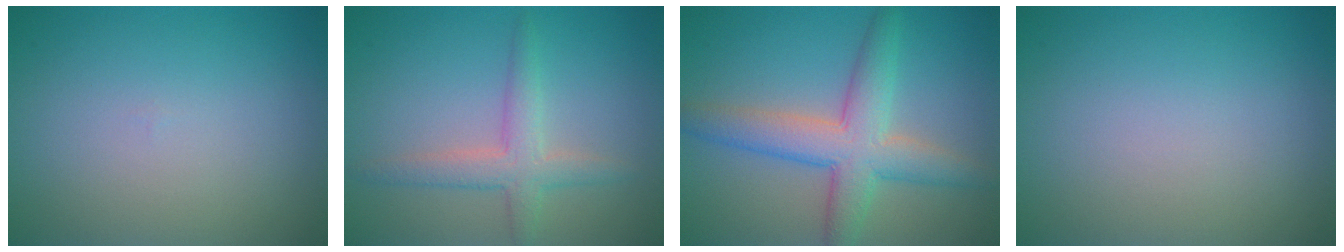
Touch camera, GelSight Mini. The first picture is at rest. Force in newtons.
{"total": 3.1, "press": 3.1, "slide": 0.1}
{"total": 5.9, "press": 5.9, "slide": 0.1}
{"total": 0.0}